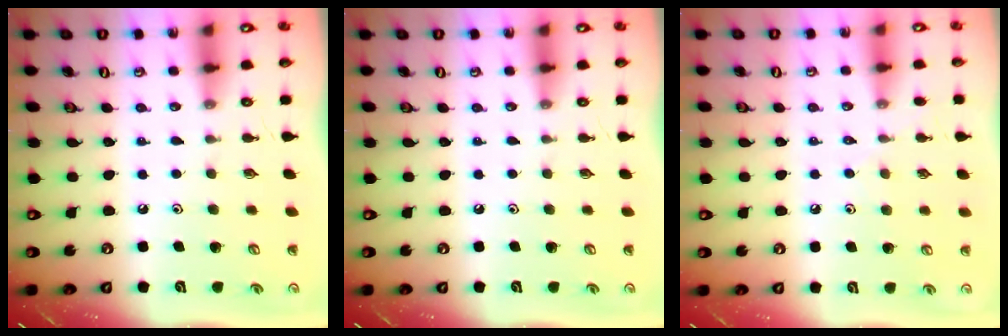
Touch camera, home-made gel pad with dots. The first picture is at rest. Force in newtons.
{"total": 0.0}
{"total": 6.7, "press": 6.7, "slide": 0.8}